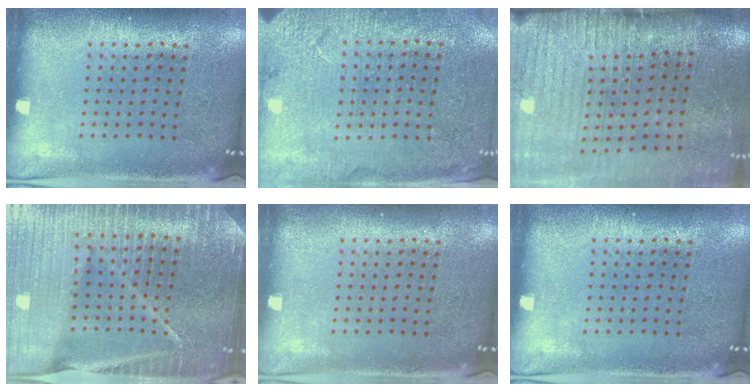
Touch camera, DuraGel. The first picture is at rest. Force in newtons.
{"total": 2.8, "press": 2.8, "slide": 0.1}
{"total": 3.7, "press": 3.2, "slide": 1.9}
{"total": 6.1, "press": 5.3, "slide": 2.9}
{"total": 0.0}
{"total": 0.0}